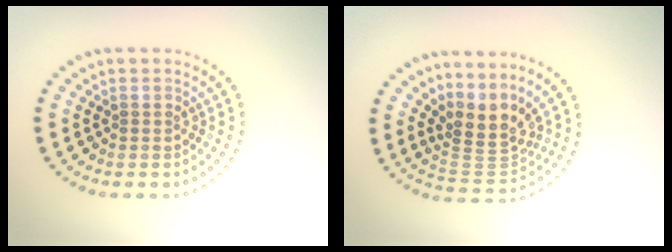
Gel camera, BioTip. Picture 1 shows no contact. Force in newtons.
{"total": 3.7, "press": 2.5, "slide": 2.7}